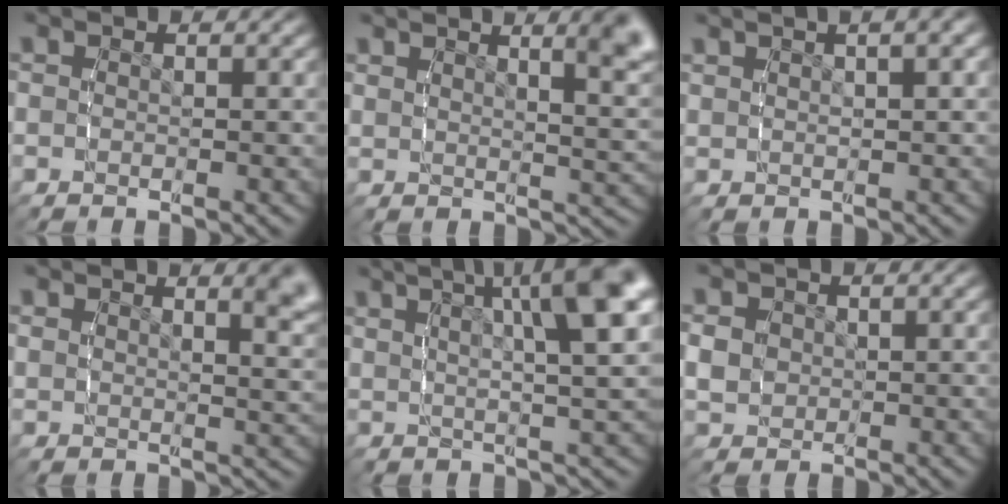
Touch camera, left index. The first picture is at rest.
{"total": 6.9, "force": [4.1, 1.8, 5.2], "torque": [-0.047, 0.006, 0.067]}
{"total": 4.4, "force": [2.7, 1.1, 3.3], "torque": [-0.031, 0.022, 0.046]}
{"total": 4.5, "force": [3.1, 0.9, 3.1], "torque": [-0.023, 0.001, 0.053]}
{"total": 11.6, "force": [5.5, 4.5, 9.2], "torque": [-0.114, 0.026, 0.075]}
{"total": 2.6, "force": [0.1, 2.3, 1.2], "torque": [-0.032, -0.007, 0.013]}